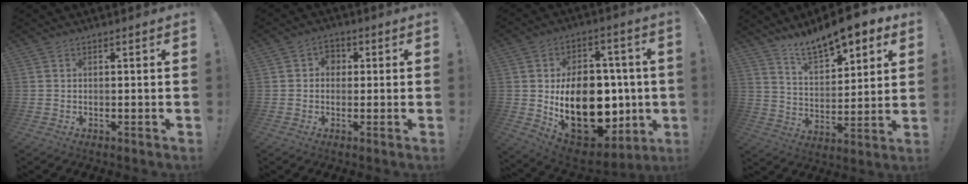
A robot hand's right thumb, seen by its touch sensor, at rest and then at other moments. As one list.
[{"total": 4.0, "force": [0.0, 3.7, 1.5], "torque": [-0.022, 0.006, 0.000]}, {"total": 25.4, "force": [-1.1, 17.1, 18.8], "torque": [-0.313, -0.009, 0.014]}, {"total": 12.6, "force": [10.7, 4.2, 5.2], "torque": [-0.092, -0.083, 0.190]}]